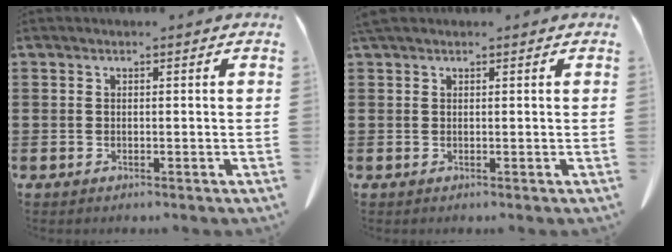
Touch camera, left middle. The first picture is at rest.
{"total": 0.9, "force": [0.7, 0.3, 0.4], "torque": [-0.012, 0.000, 0.014]}